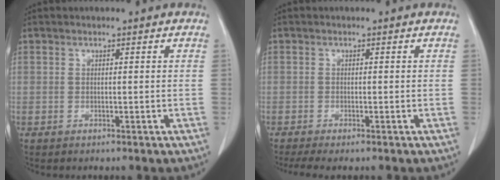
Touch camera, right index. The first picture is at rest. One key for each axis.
{"total": 3.3, "fx": -2.6, "fy": 0.5, "fz": 2.0, "tx": -0.036, "ty": -0.010, "tz": -0.043}